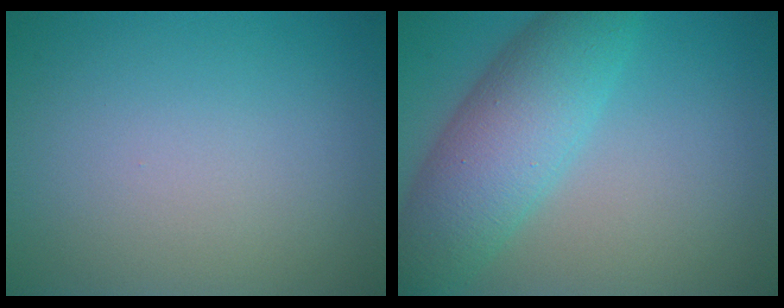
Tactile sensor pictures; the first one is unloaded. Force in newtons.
{"total": 7.5, "press": 7.5, "slide": 0.2}